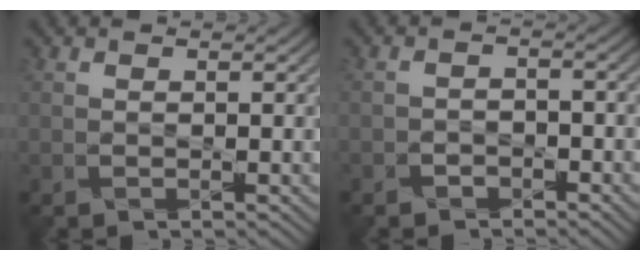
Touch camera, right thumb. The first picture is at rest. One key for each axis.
{"total": 2.2, "fx": -1.7, "fy": 1.3, "fz": 0.4, "tx": -0.003, "ty": 0.002, "tz": -0.033}